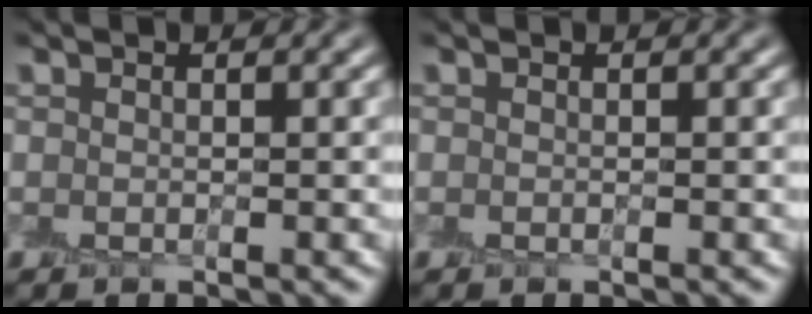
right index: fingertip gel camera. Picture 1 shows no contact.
{"total": 0.0}